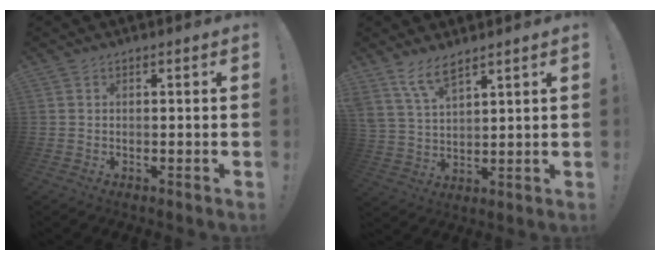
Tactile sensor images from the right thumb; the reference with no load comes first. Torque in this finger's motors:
{"motor_torque": [-0.21, 0.92, 0.15, 0.37, 0.40]}